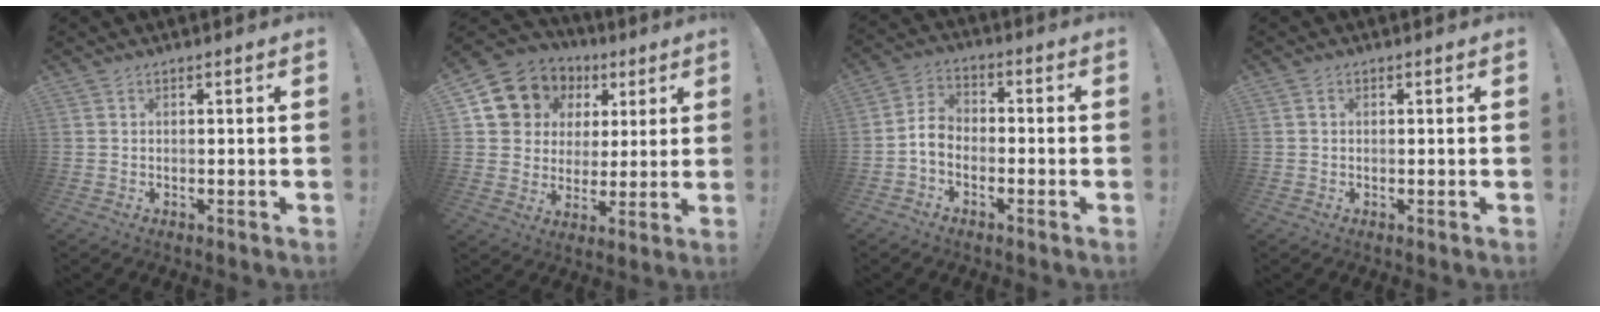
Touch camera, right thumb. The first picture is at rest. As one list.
[{"total": 11.6, "force": [5.1, 10.0, 3.0], "torque": [-0.047, -0.030, 0.112]}, {"total": 6.1, "force": [-2.7, 4.2, 3.5], "torque": [-0.076, 0.015, -0.046]}, {"total": 0.6, "force": [0.0, 0.6, 0.2], "torque": [-0.004, 0.004, -0.001]}]